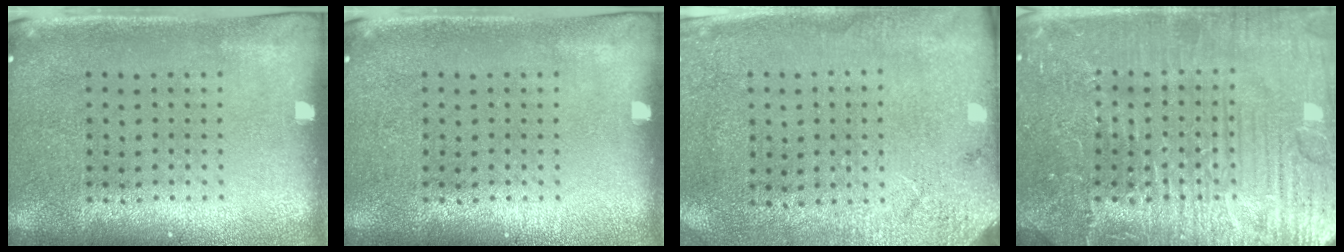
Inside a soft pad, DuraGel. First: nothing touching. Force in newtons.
{"total": 0.0}
{"total": 2.7, "press": 2.2, "slide": 1.5}
{"total": 7.6, "press": 7.6, "slide": 1.0}